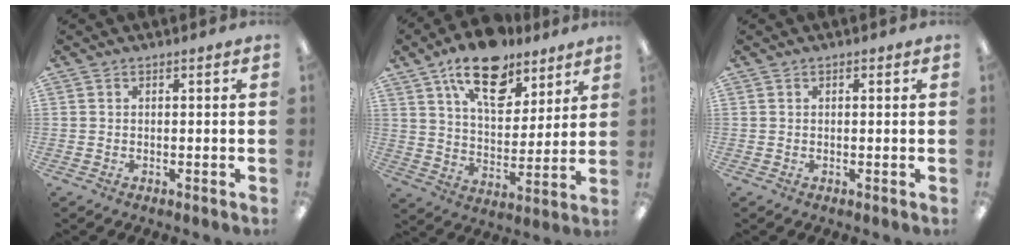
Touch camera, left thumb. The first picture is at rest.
{"total": 17.9, "force": [11.9, 9.0, 9.9], "torque": [-0.151, -0.058, 0.206]}
{"total": 0.5, "force": [0.4, 0.3, 0.2], "torque": [-0.003, 0.003, 0.006]}